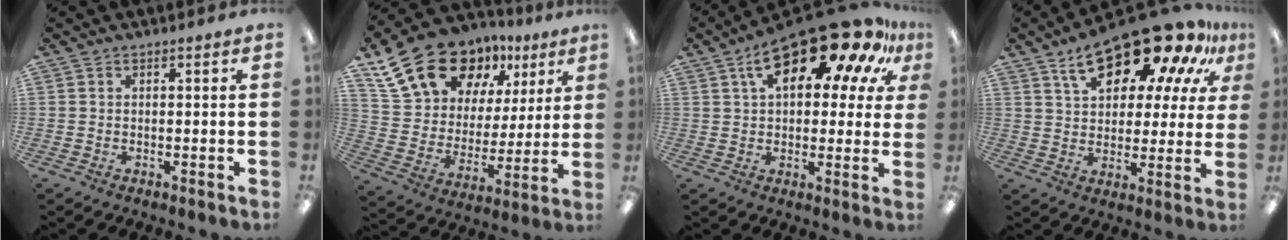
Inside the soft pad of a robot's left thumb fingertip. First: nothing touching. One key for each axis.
{"total": 20.6, "fx": 13.6, "fy": 12.4, "fz": 9.4, "tx": -0.169, "ty": -0.068, "tz": 0.249}
{"total": 21.4, "fx": 12.3, "fy": 8.3, "fz": 15.4, "tx": -0.239, "ty": -0.067, "tz": 0.203}
{"total": 21.8, "fx": 14.4, "fy": 8.9, "fz": 13.7, "tx": -0.215, "ty": -0.086, "tz": 0.240}